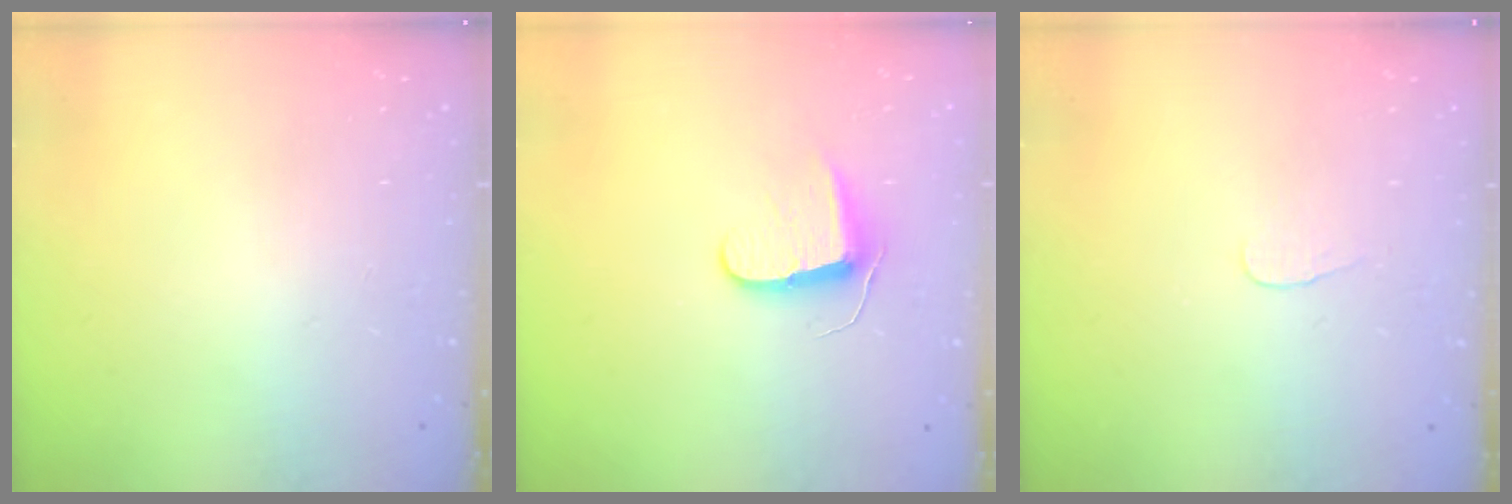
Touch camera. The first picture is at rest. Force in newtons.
{"total": 7.2, "press": 7.2, "slide": 0.7}
{"total": 2.8, "press": 2.7, "slide": 0.3}